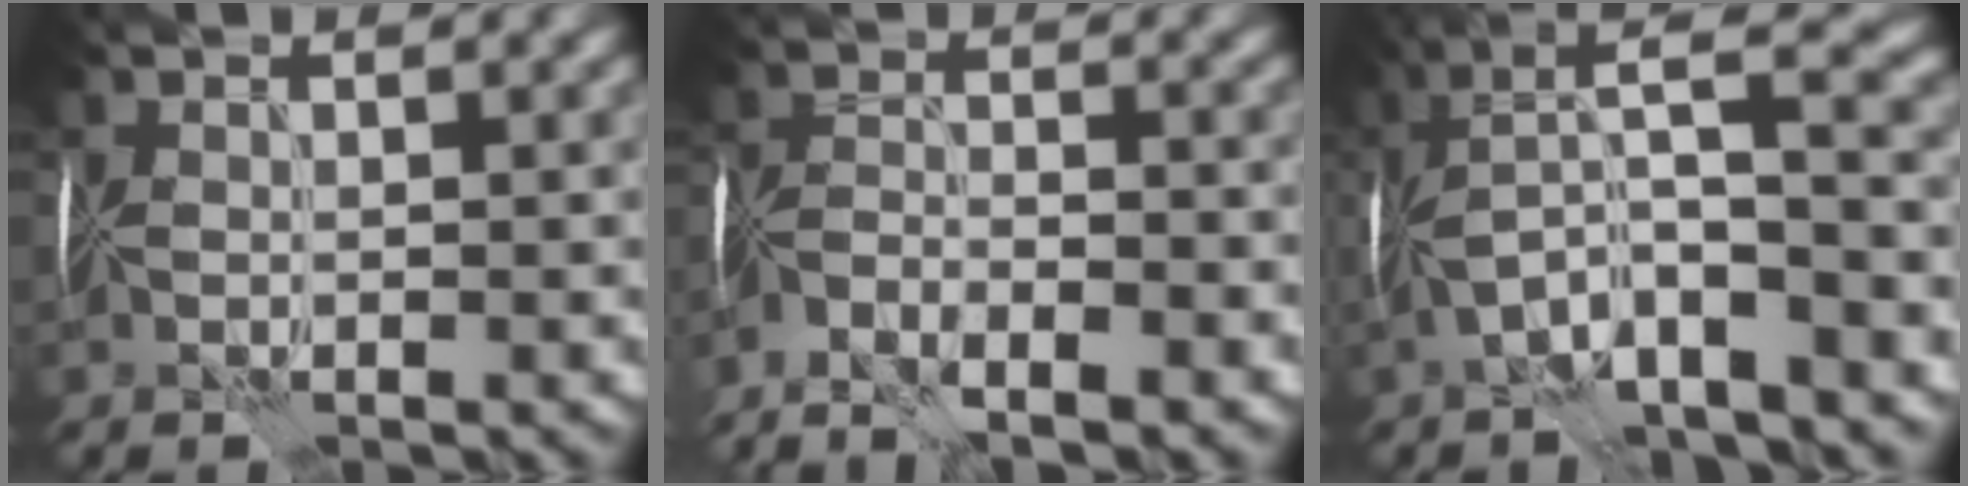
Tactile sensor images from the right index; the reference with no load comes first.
{"total": 5.9, "force": [-4.5, 1.9, 3.2], "torque": [-0.056, -0.005, -0.088]}
{"total": 9.0, "force": [-1.7, 2.2, 8.6], "torque": [-0.144, 0.031, -0.042]}